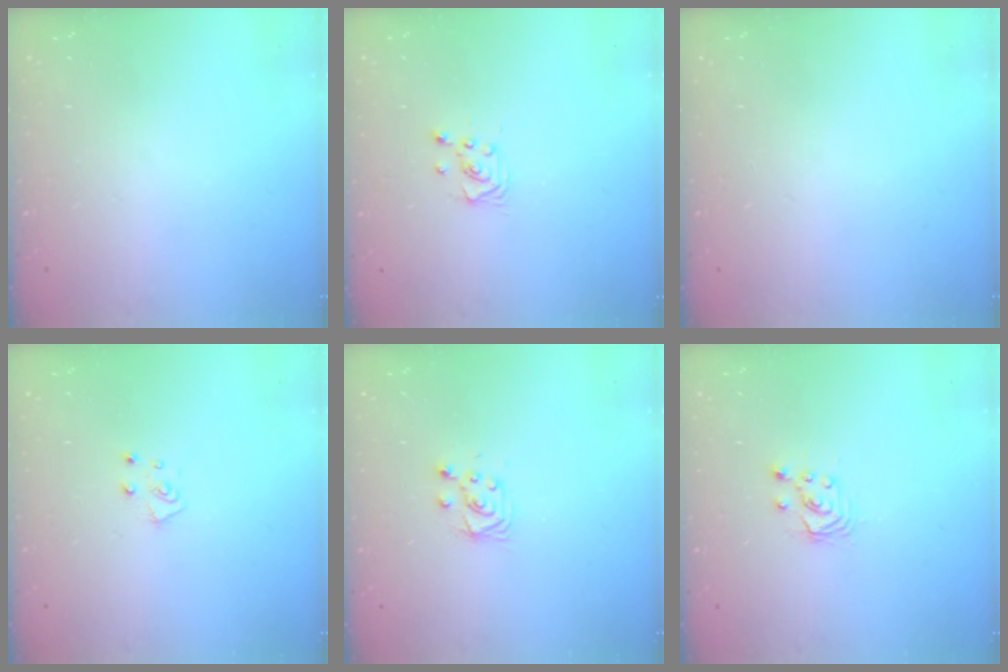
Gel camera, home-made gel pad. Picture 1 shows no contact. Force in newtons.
{"total": 2.2, "press": 2.2, "slide": 0.3}
{"total": 0.0}
{"total": 6.4, "press": 6.4, "slide": 0.6}
{"total": 4.9, "press": 4.8, "slide": 0.5}
{"total": 2.9, "press": 2.9, "slide": 0.2}